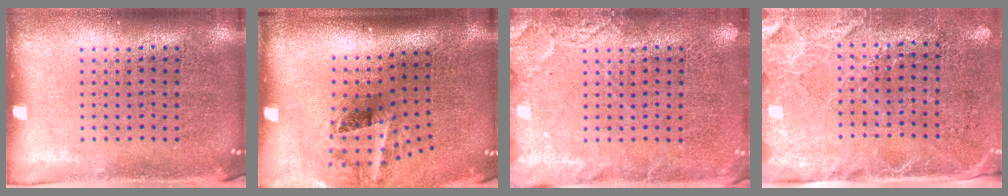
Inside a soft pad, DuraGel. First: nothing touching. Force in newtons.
{"total": 2.0, "press": 1.2, "slide": 1.6}
{"total": 2.6, "press": 2.6, "slide": 0.4}
{"total": 2.7, "press": 2.3, "slide": 1.3}